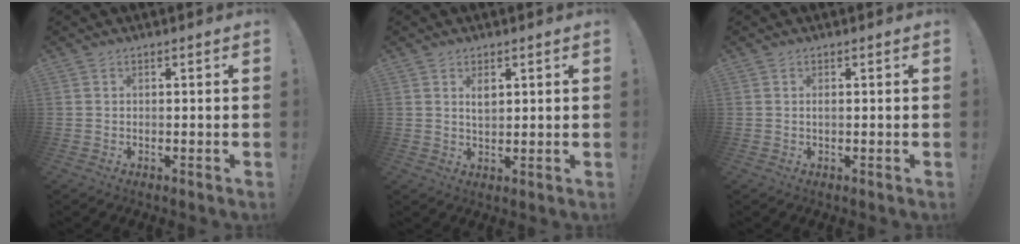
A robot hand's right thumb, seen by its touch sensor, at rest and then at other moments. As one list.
[{"total": 3.3, "force": [1.4, 1.7, 2.5], "torque": [-0.033, -0.006, 0.020]}, {"total": 0.5, "force": [-0.2, 0.1, 0.5], "torque": [-0.015, 0.003, -0.002]}]